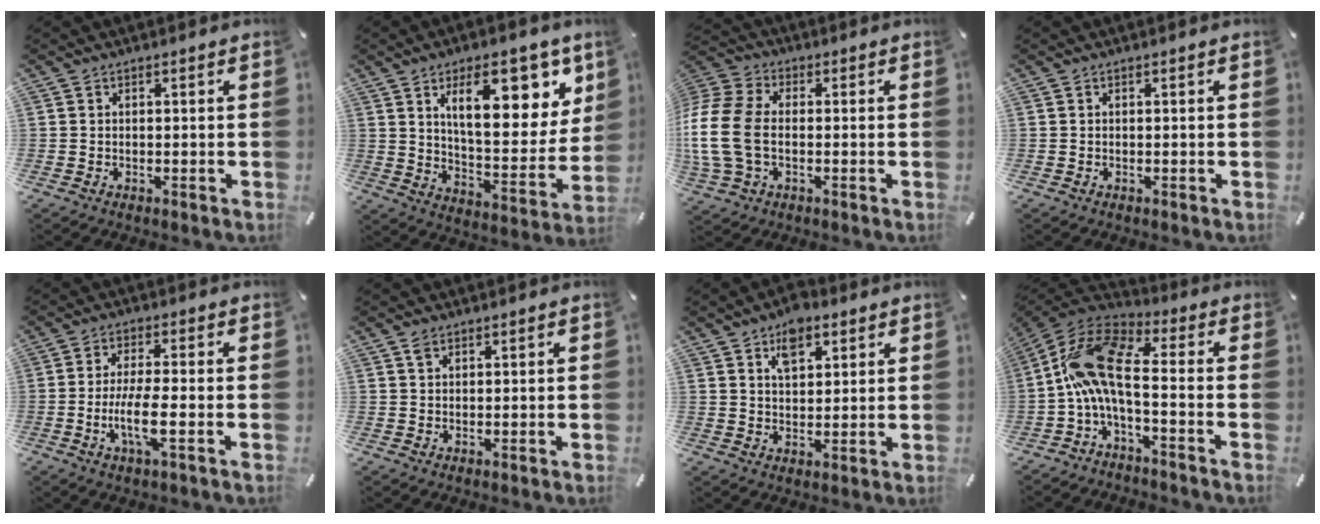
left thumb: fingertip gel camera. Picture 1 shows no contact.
{"total": 18.9, "force": [9.6, 8.4, 14.0], "torque": [-0.192, -0.042, 0.152]}
{"total": 13.5, "force": [-1.6, 9.7, 9.3], "torque": [-0.212, 0.013, -0.027]}
{"total": 0.0}
{"total": 8.6, "force": [-1.9, 2.3, 8.1], "torque": [-0.166, -0.011, -0.038]}
{"total": 1.7, "force": [1.2, 0.9, 0.6], "torque": [-0.013, -0.002, 0.024]}
{"total": 7.1, "force": [4.0, 4.3, 3.9], "torque": [-0.048, -0.012, 0.068]}
{"total": 14.3, "force": [-1.9, 6.5, 12.6], "torque": [-0.266, 0.010, -0.035]}